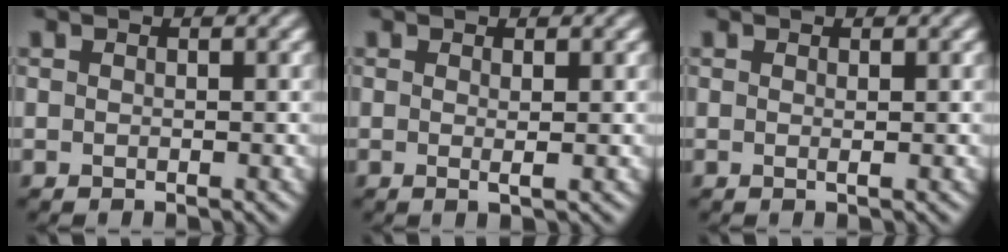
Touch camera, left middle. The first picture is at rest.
{"total": 0.9, "force": [-0.1, -0.5, 0.7], "torque": [-0.016, -0.001, -0.002]}
{"total": 0.6, "force": [-0.1, -0.4, 0.4], "torque": [-0.007, 0.000, 0.000]}